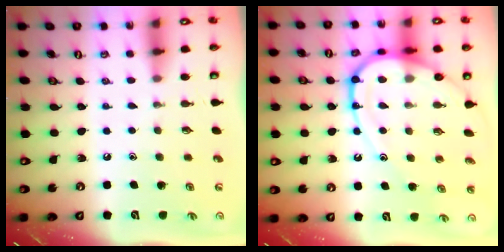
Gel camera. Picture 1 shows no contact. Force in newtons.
{"total": 14.9, "press": 14.8, "slide": 1.2}